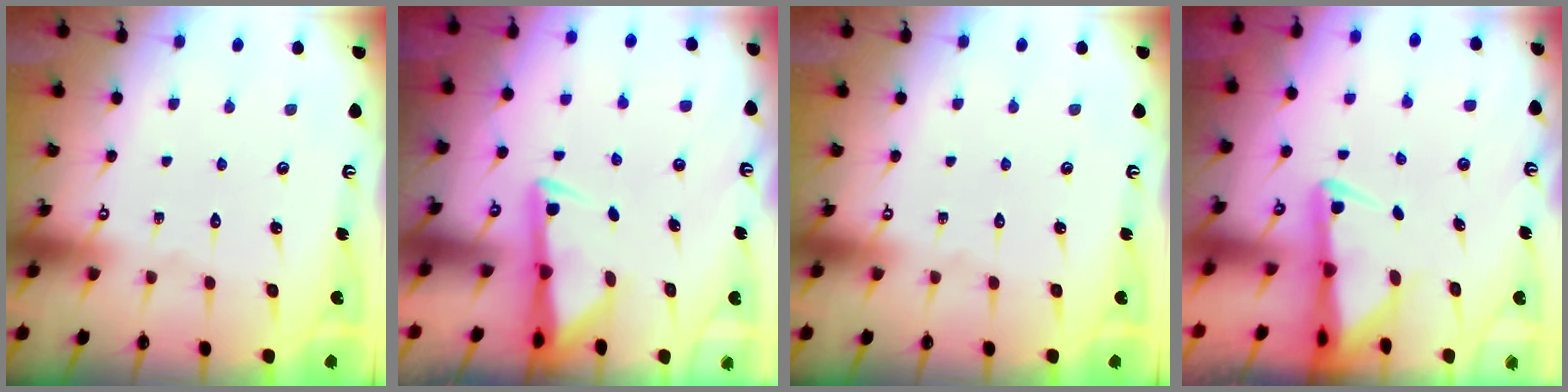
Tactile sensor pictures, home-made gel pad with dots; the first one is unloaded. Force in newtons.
{"total": 2.8, "press": 2.7, "slide": 0.6}
{"total": 0.0}
{"total": 2.5, "press": 2.4, "slide": 0.5}